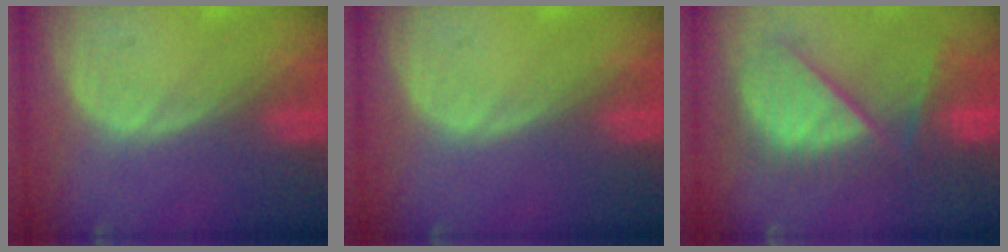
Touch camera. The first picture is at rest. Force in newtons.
{"total": 0.0}
{"total": 10.1, "press": 9.5, "slide": 3.5}